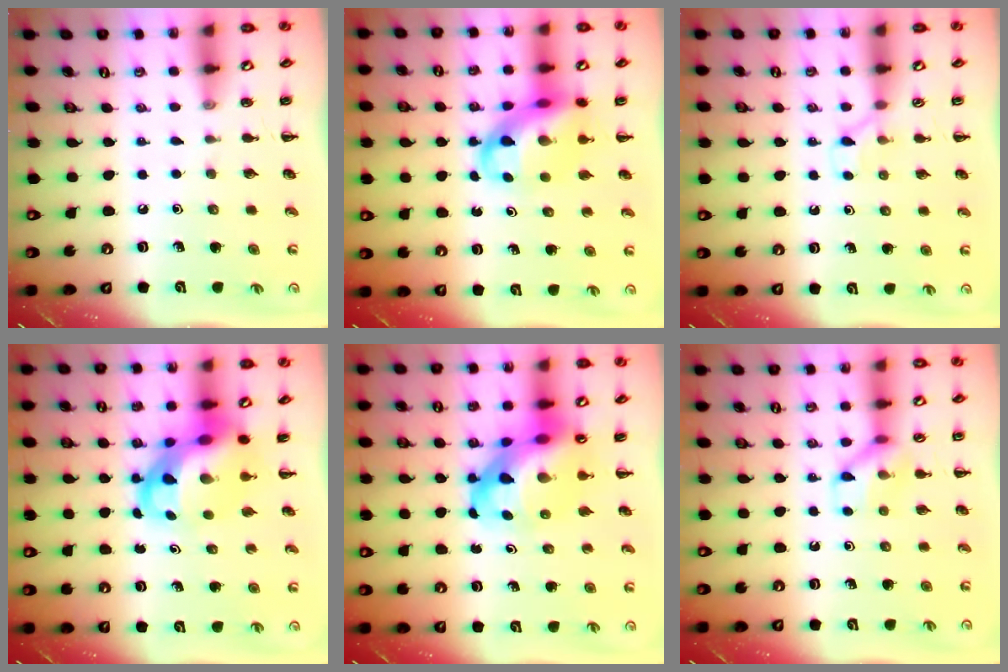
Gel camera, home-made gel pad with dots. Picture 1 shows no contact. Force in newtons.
{"total": 11.7, "press": 11.3, "slide": 2.7}
{"total": 3.4, "press": 3.1, "slide": 1.3}
{"total": 9.2, "press": 8.9, "slide": 2.3}
{"total": 15.2, "press": 14.7, "slide": 3.9}
{"total": 10.4, "press": 10.3, "slide": 0.8}